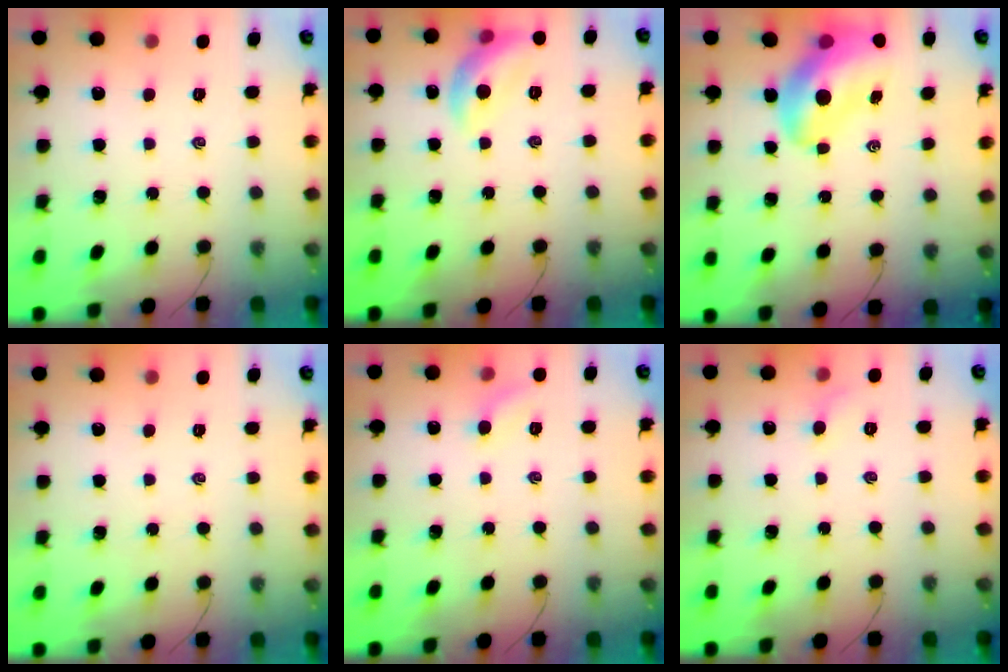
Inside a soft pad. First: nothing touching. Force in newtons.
{"total": 10.6, "press": 10.6, "slide": 0.3}
{"total": 13.5, "press": 13.0, "slide": 3.6}
{"total": 0.0}
{"total": 5.0, "press": 4.7, "slide": 1.5}
{"total": 3.5, "press": 3.3, "slide": 1.1}